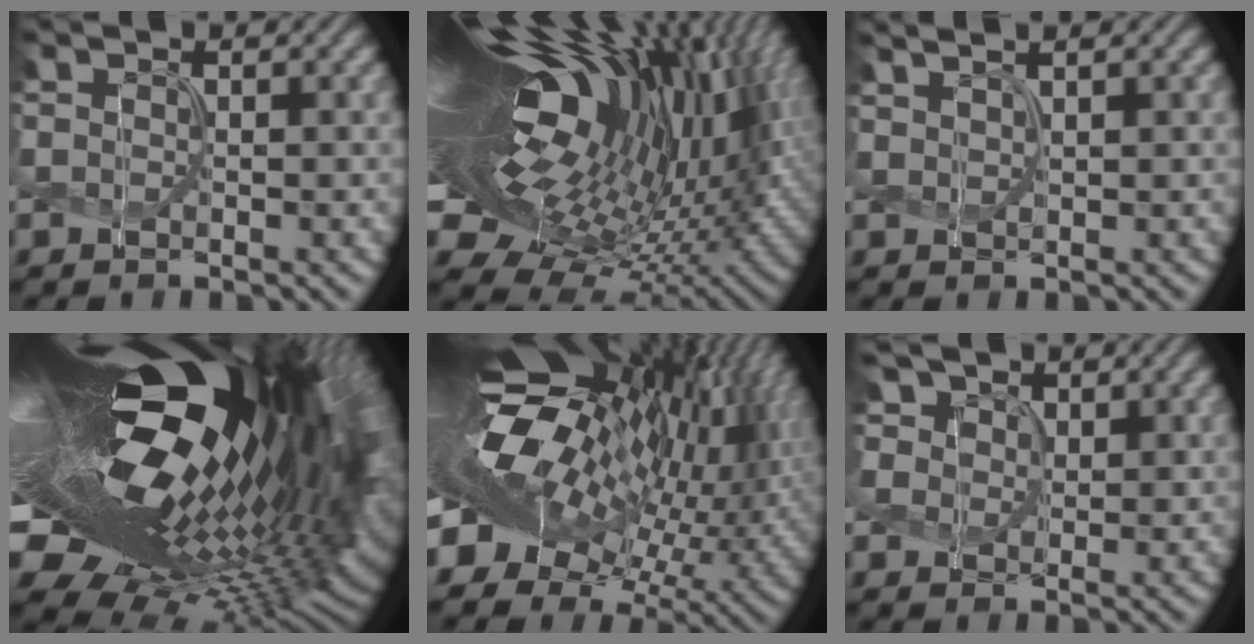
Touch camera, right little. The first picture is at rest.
{"total": 20.9, "force": [4.9, 8.9, 18.2], "torque": [-0.318, 0.000, 0.068]}
{"total": 2.3, "force": [1.8, 0.5, 1.4], "torque": [-0.011, 0.016, 0.010]}
{"total": 20.9, "force": [4.3, 8.9, 18.5], "torque": [-0.331, -0.020, 0.063]}
{"total": 17.6, "force": [2.1, 9.6, 14.6], "torque": [-0.255, -0.010, 0.040]}
{"total": 5.6, "force": [3.2, 3.9, 2.4], "torque": [-0.073, 0.007, 0.046]}